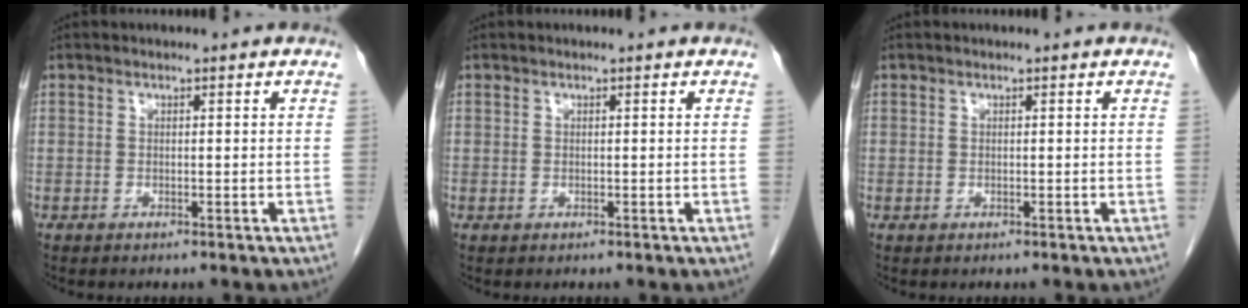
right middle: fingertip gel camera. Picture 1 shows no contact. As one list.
[{"total": 0.0}, {"total": 0.0}]